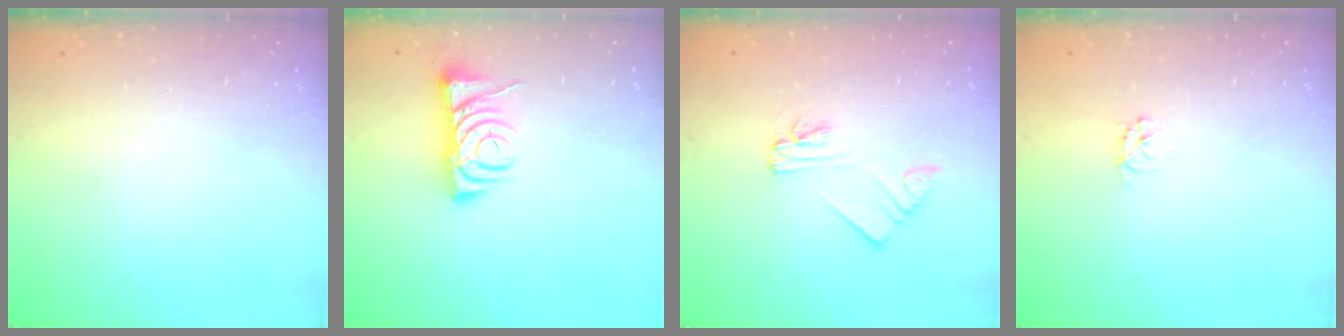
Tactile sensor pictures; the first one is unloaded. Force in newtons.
{"total": 9.8, "press": 9.7, "slide": 1.1}
{"total": 2.2, "press": 2.2, "slide": 0.1}
{"total": 2.9, "press": 2.9, "slide": 0.3}